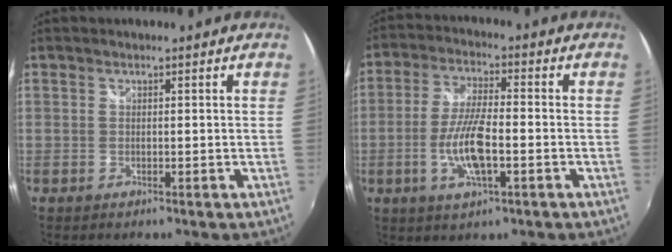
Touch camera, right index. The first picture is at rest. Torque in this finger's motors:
{"motor_torque": [0.37, -0.10, 0.28, 0.07]}